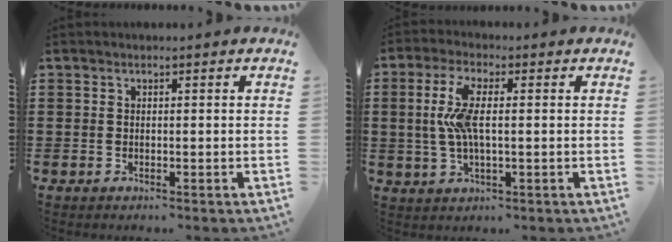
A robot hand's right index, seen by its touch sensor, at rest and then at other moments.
{"total": 7.4, "force": [0.4, 2.5, 6.9], "torque": [-0.165, -0.006, -0.005]}